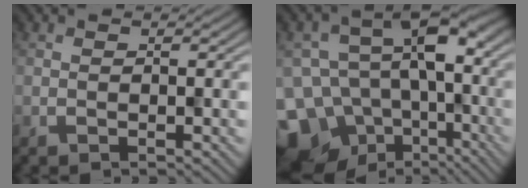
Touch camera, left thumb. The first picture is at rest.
{"total": 15.8, "force": [-6.5, 10.8, 9.6], "torque": [-0.187, -0.022, -0.084]}